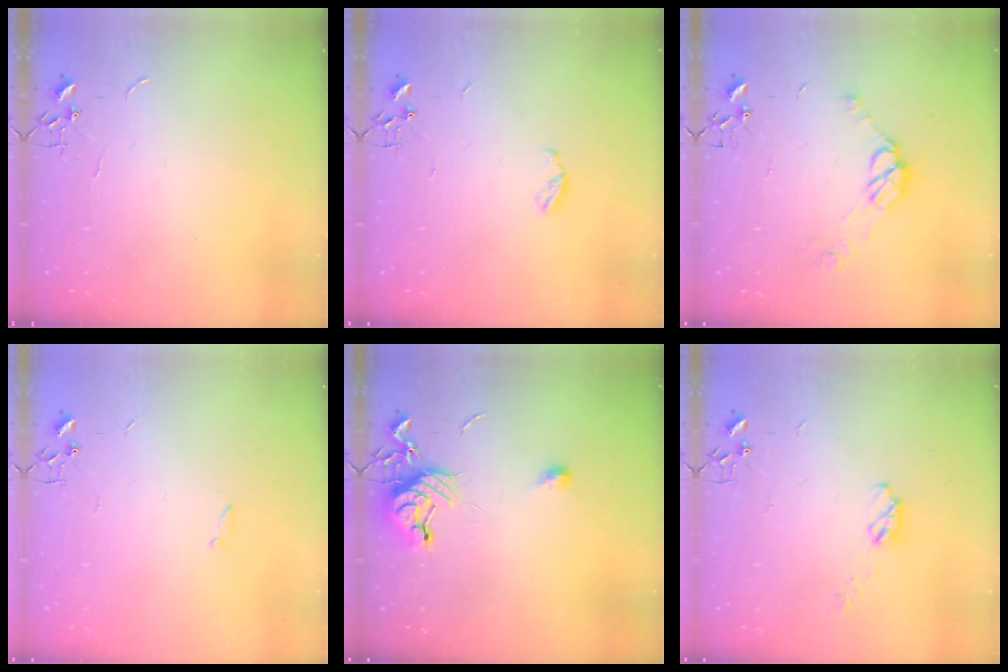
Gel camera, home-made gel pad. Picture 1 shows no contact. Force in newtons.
{"total": 4.8, "press": 4.8, "slide": 0.5}
{"total": 9.0, "press": 9.0, "slide": 0.7}
{"total": 1.1, "press": 1.0, "slide": 0.3}
{"total": 10.5, "press": 10.4, "slide": 1.4}
{"total": 4.9, "press": 4.9, "slide": 0.4}